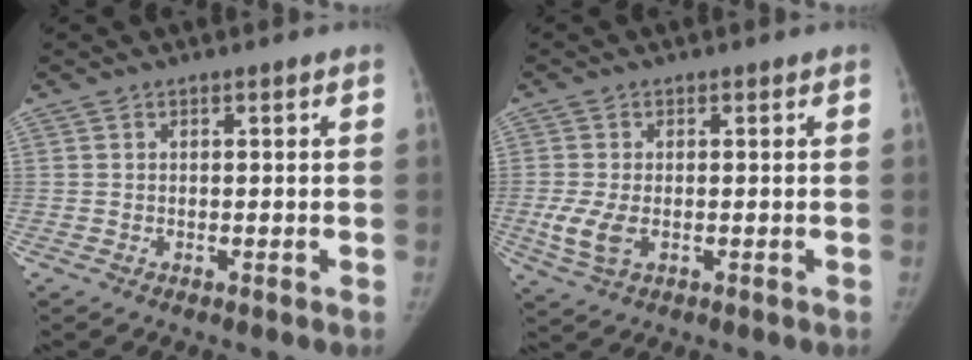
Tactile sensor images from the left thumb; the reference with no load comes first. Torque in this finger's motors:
{"motor_torque": [-0.08, 0.11, 0.37, -0.17, 0.04]}